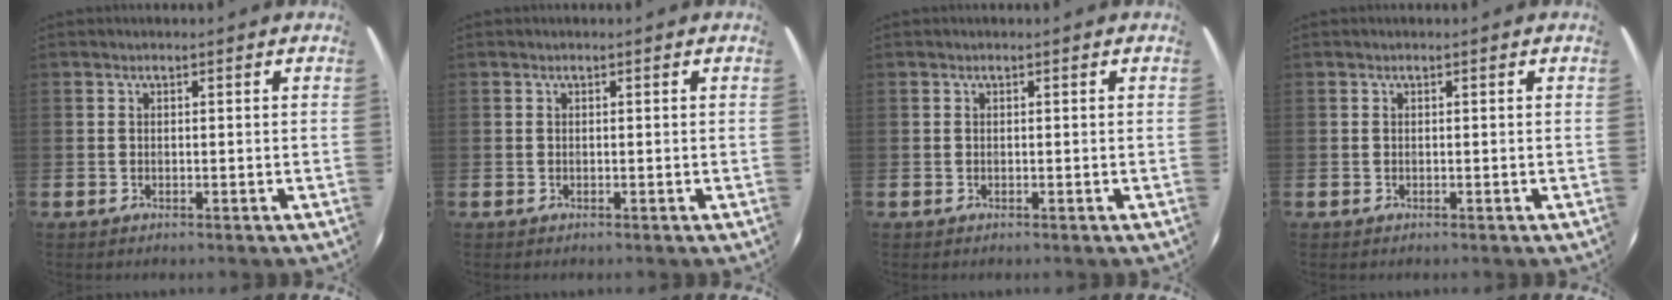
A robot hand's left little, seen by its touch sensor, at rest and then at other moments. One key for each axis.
{"total": 0.0}
{"total": 0.0}
{"total": 0.0}